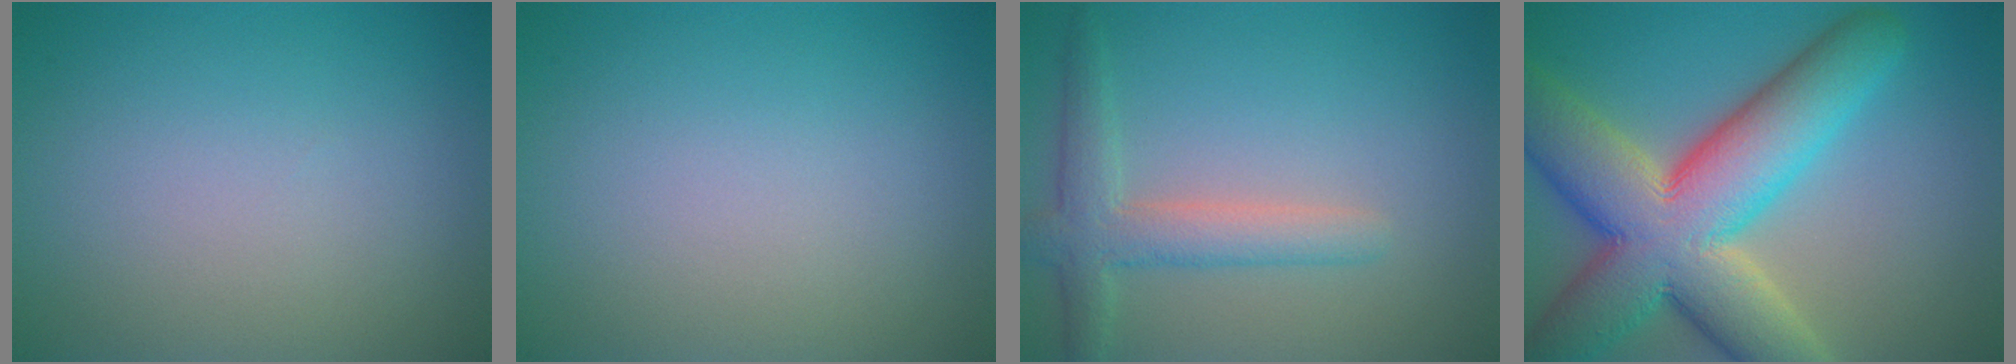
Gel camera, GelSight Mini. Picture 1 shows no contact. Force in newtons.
{"total": 0.0}
{"total": 3.6, "press": 3.6, "slide": 0.3}
{"total": 13.5, "press": 13.5, "slide": 1.1}